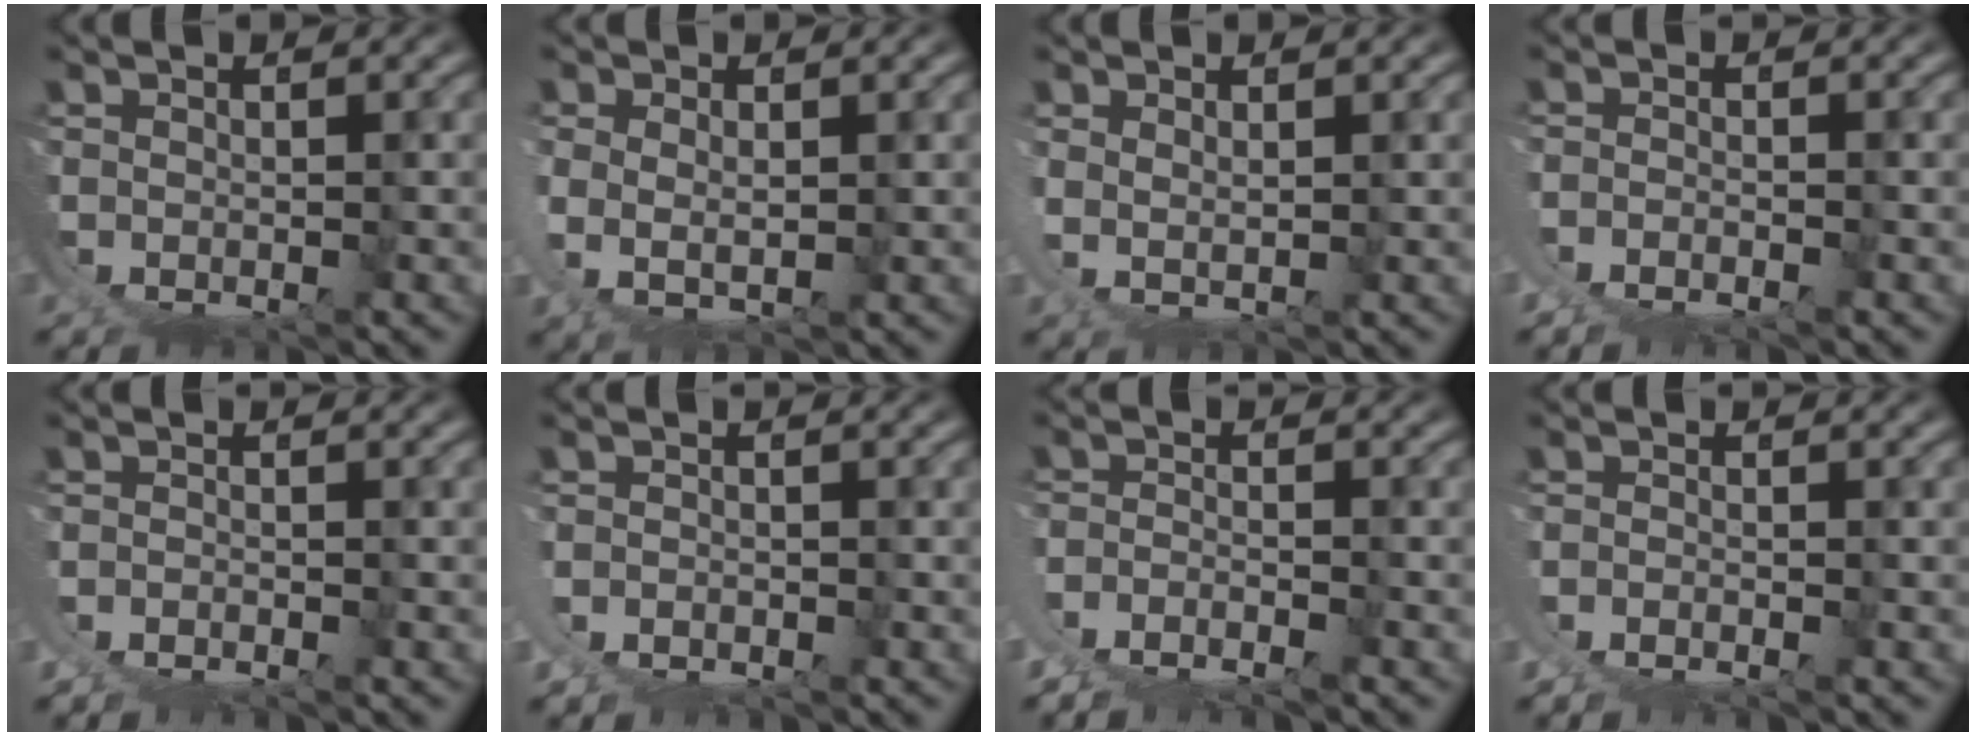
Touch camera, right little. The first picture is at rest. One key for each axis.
{"total": 3.7, "fx": 1.8, "fy": 1.6, "fz": 2.8, "tx": -0.065, "ty": -0.013, "tz": 0.043}
{"total": 2.5, "fx": 2.0, "fy": 0.4, "fz": 1.5, "tx": -0.040, "ty": -0.005, "tz": 0.041}
{"total": 2.0, "fx": -0.4, "fy": 1.3, "fz": 1.4, "tx": -0.026, "ty": -0.003, "tz": -0.007}
{"total": 1.6, "fx": -0.4, "fy": 1.2, "fz": 1.0, "tx": -0.021, "ty": 0.000, "tz": -0.007}
{"total": 2.0, "fx": 0.2, "fy": 1.8, "fz": 0.9, "tx": -0.026, "ty": -0.002, "tz": 0.004}
{"total": 5.3, "fx": -0.9, "fy": 4.5, "fz": 2.7, "tx": -0.067, "ty": -0.016, "tz": -0.015}
{"total": 1.7, "fx": -0.5, "fy": 1.0, "fz": 1.3, "tx": -0.023, "ty": -0.003, "tz": -0.008}